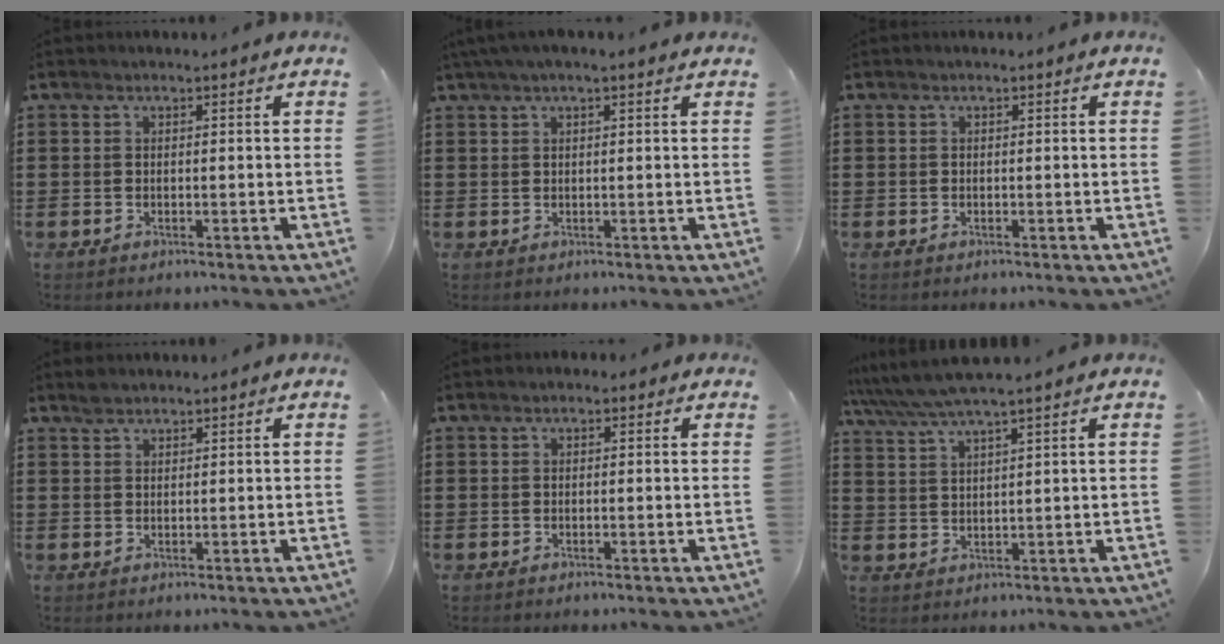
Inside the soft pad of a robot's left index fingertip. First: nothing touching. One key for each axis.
{"total": 1.7, "fx": 1.0, "fy": 0.1, "fz": 1.4, "tx": -0.027, "ty": 0.002, "tz": 0.019}
{"total": 0.0}
{"total": 1.4, "fx": 1.2, "fy": 0.5, "fz": 0.3, "tx": -0.008, "ty": 0.001, "tz": 0.025}
{"total": 0.7, "fx": -0.2, "fy": 0.6, "fz": 0.3, "tx": -0.006, "ty": 0.002, "tz": -0.005}
{"total": 4.4, "fx": 3.6, "fy": -0.1, "fz": 2.6, "tx": -0.061, "ty": -0.009, "tz": 0.061}